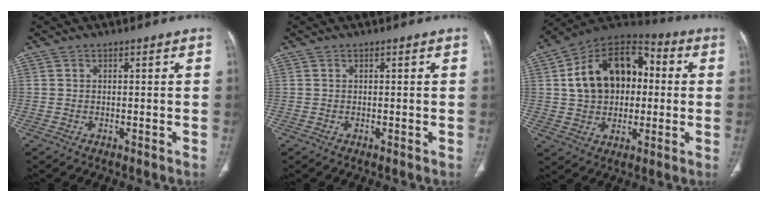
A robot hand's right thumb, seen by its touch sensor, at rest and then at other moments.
{"total": 0.0}
{"total": 19.0, "force": [2.2, 13.3, 13.4], "torque": [-0.185, 0.029, 0.033]}